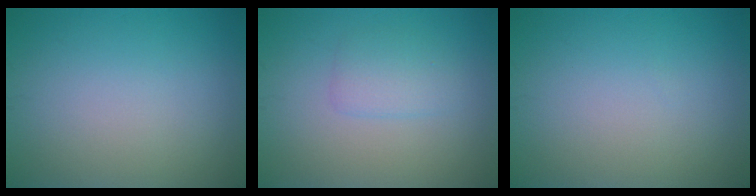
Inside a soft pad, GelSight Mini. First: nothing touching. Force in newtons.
{"total": 1.9, "press": 1.9, "slide": 0.1}
{"total": 0.0}